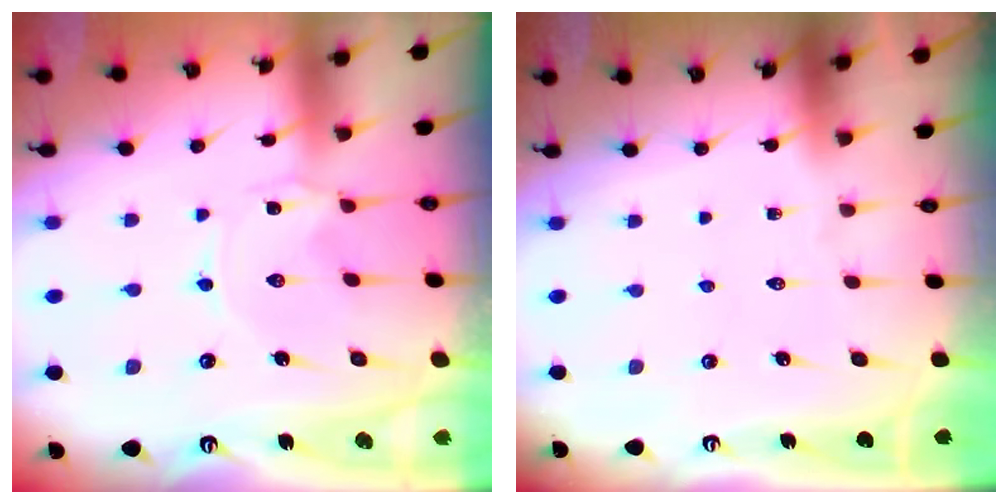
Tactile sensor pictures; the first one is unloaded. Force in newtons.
{"total": 0.0}